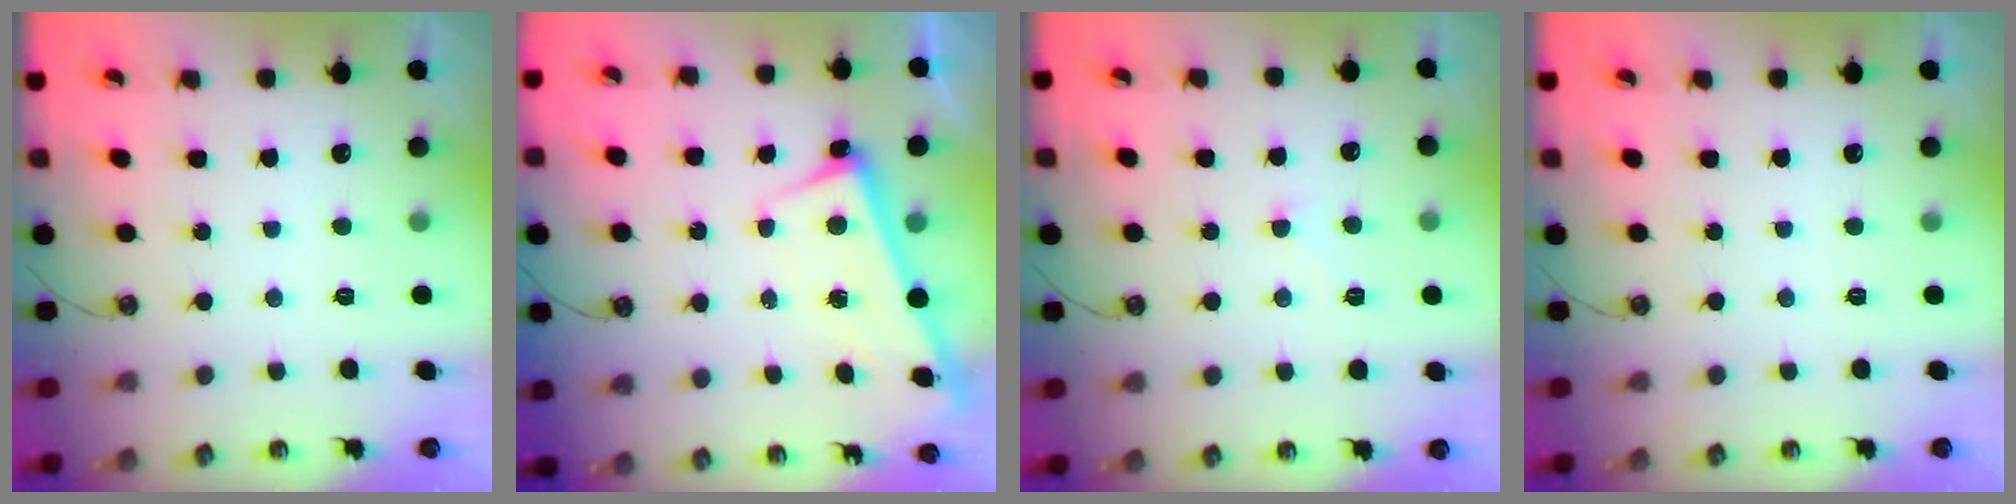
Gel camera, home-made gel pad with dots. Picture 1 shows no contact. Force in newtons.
{"total": 2.8, "press": 2.8, "slide": 0.4}
{"total": 1.9, "press": 1.8, "slide": 0.6}
{"total": 0.0}